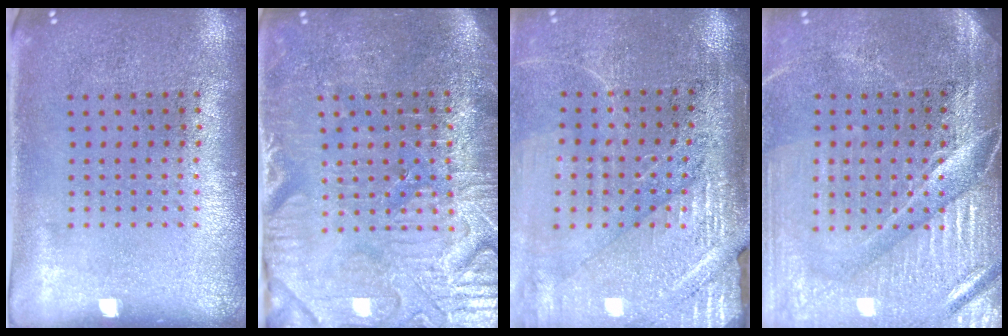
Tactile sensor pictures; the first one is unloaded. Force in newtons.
{"total": 4.0, "press": 3.9, "slide": 1.0}
{"total": 3.5, "press": 3.3, "slide": 1.1}
{"total": 4.6, "press": 4.0, "slide": 2.1}